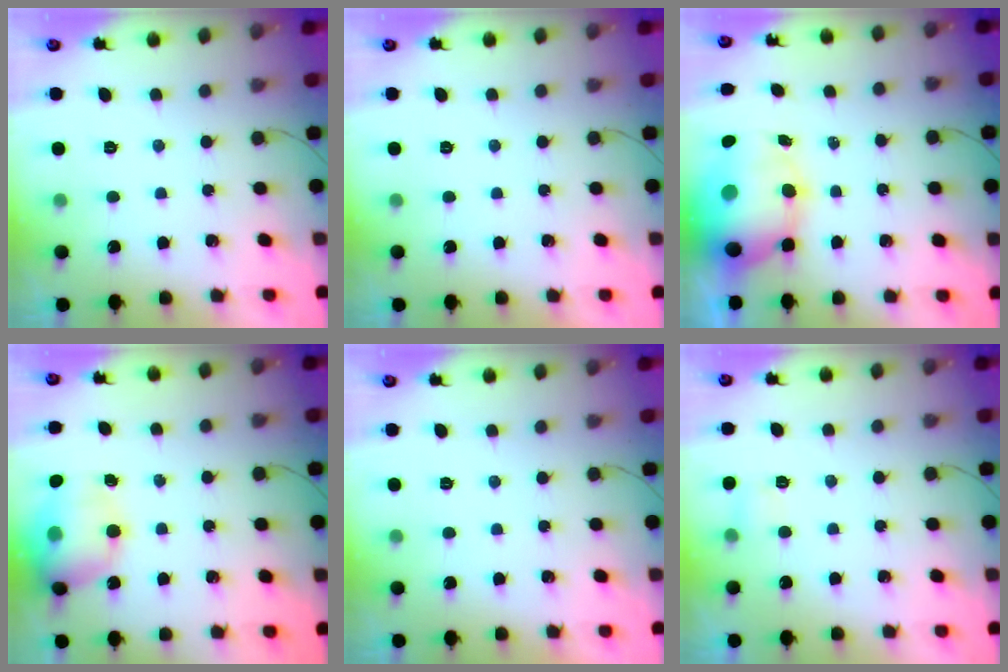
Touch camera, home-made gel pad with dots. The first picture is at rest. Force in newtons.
{"total": 0.0}
{"total": 13.3, "press": 12.9, "slide": 3.0}
{"total": 15.7, "press": 15.5, "slide": 2.7}
{"total": 0.0}
{"total": 2.8, "press": 2.6, "slide": 1.1}